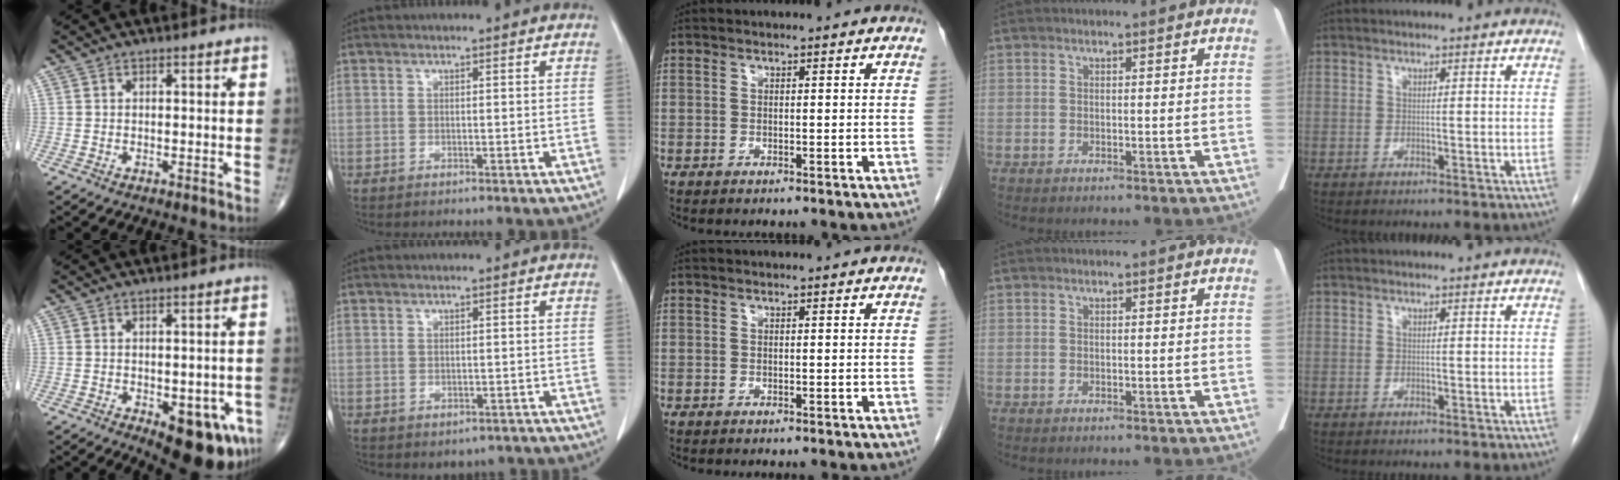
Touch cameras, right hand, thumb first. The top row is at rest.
{"thumb": {"total": 12.7, "force": [-4.9, 5.8, 10.2], "torque": [-0.105, 0.002, -0.051]}, "index": {"total": 3.5, "force": [-2.4, 2.4, 0.8], "torque": [-0.001, 0.010, -0.028]}}